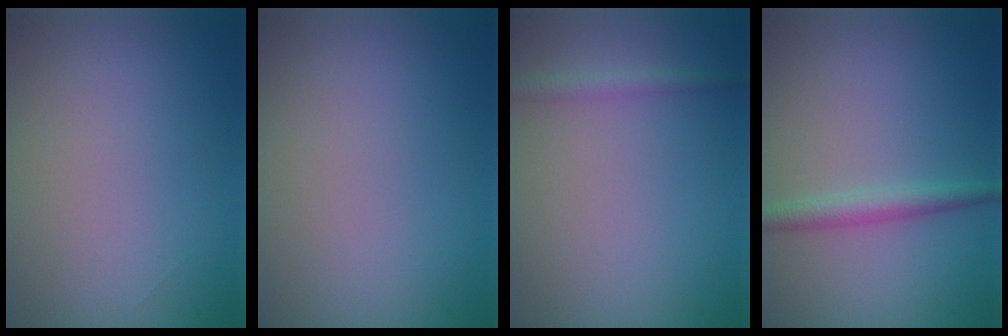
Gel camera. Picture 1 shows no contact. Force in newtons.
{"total": 0.0}
{"total": 1.4, "press": 1.4, "slide": 0.1}
{"total": 2.2, "press": 2.2, "slide": 0.0}